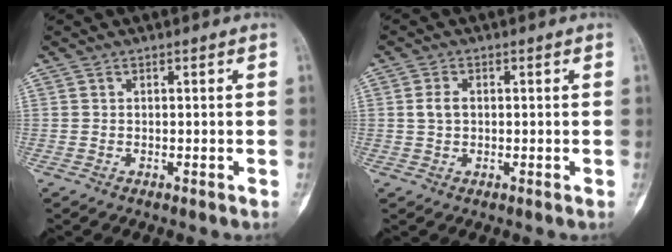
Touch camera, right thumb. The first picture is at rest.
{"total": 2.6, "force": [0.2, 1.8, 1.8], "torque": [-0.035, 0.006, 0.004]}